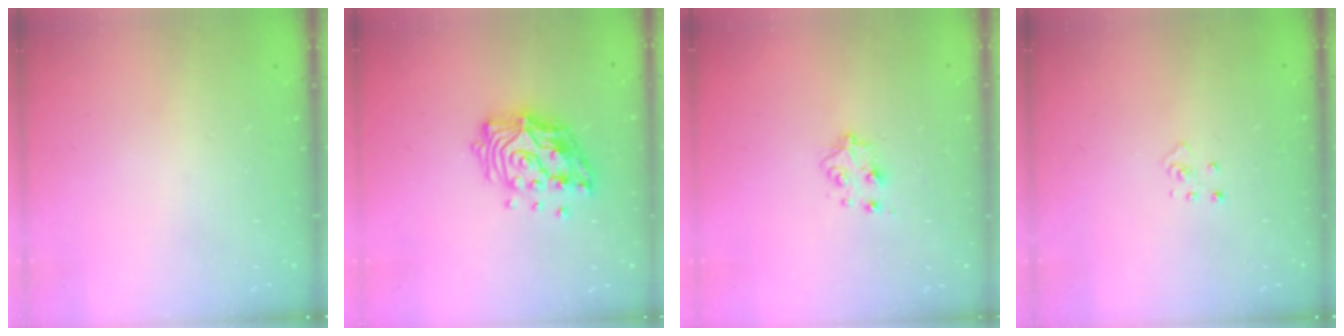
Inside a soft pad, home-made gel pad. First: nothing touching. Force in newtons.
{"total": 15.4, "press": 15.3, "slide": 2.1}
{"total": 4.8, "press": 4.8, "slide": 0.4}
{"total": 2.9, "press": 2.9, "slide": 0.2}